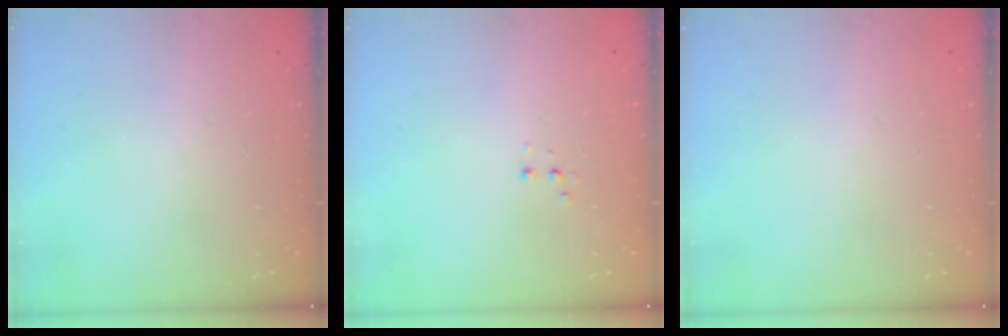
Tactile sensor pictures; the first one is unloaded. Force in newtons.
{"total": 3.0, "press": 2.9, "slide": 0.7}
{"total": 0.6, "press": 0.0, "slide": 0.6}